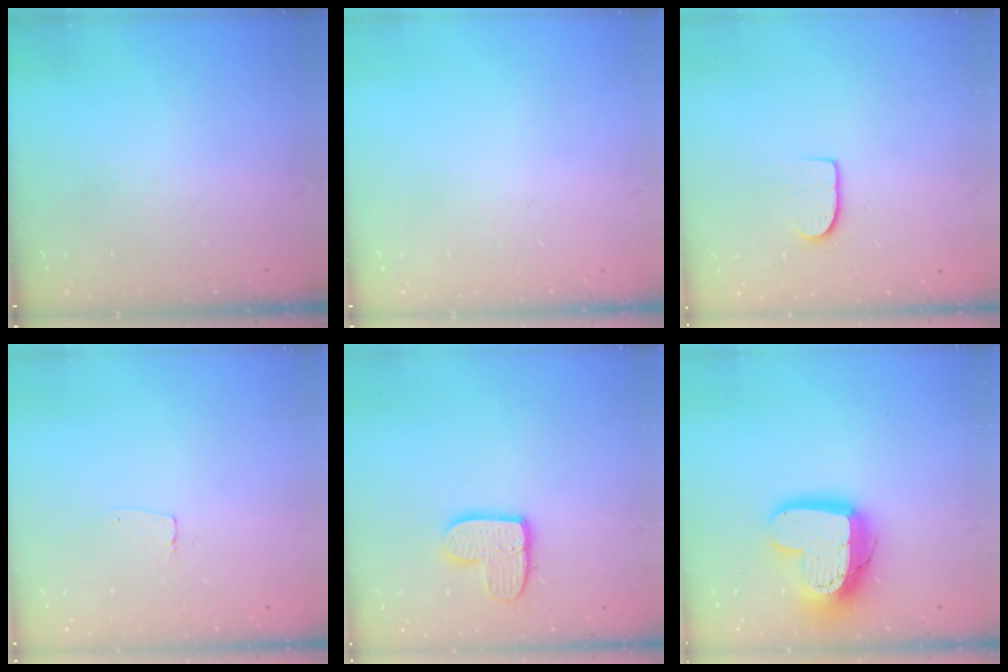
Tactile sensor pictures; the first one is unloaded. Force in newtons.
{"total": 0.0}
{"total": 7.3, "press": 7.3, "slide": 0.6}
{"total": 3.5, "press": 3.5, "slide": 0.3}
{"total": 10.9, "press": 10.8, "slide": 0.7}
{"total": 16.5, "press": 16.5, "slide": 1.4}